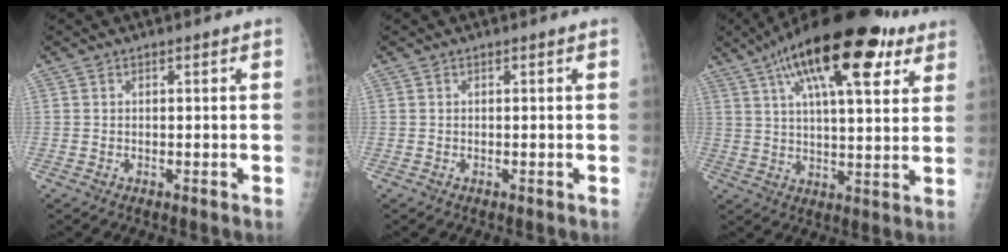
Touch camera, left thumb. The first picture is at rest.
{"total": 0.0}
{"total": 22.7, "force": [12.0, 7.9, 17.5], "torque": [-0.259, -0.008, 0.182]}